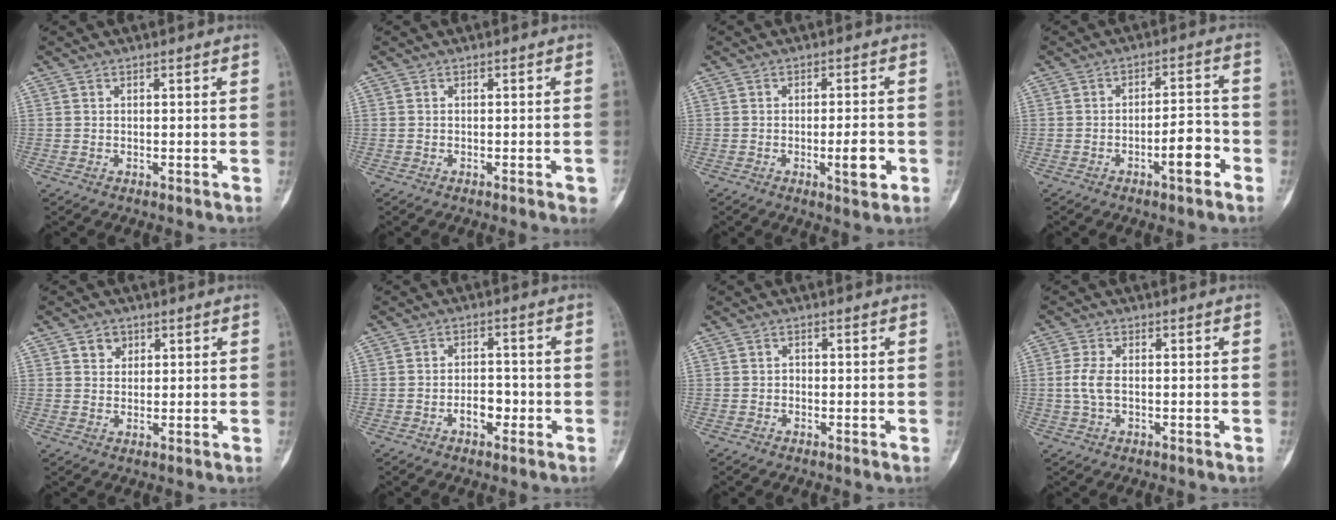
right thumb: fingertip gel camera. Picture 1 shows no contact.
{"total": 2.1, "force": [-0.9, 0.3, 1.8], "torque": [-0.026, 0.003, -0.009]}
{"total": 5.6, "force": [-1.6, 1.5, 5.2], "torque": [-0.076, 0.001, -0.019]}
{"total": 6.9, "force": [-3.0, 2.1, 5.8], "torque": [-0.084, 0.026, -0.045]}
{"total": 2.8, "force": [1.4, 2.3, 0.8], "torque": [0.002, -0.006, 0.020]}
{"total": 4.0, "force": [-1.6, 2.3, 2.8], "torque": [-0.031, 0.017, -0.025]}
{"total": 0.6, "force": [-0.3, 0.5, 0.3], "torque": [0.002, 0.004, -0.010]}
{"total": 3.6, "force": [-0.2, 1.8, 3.2], "torque": [-0.082, 0.005, -0.005]}